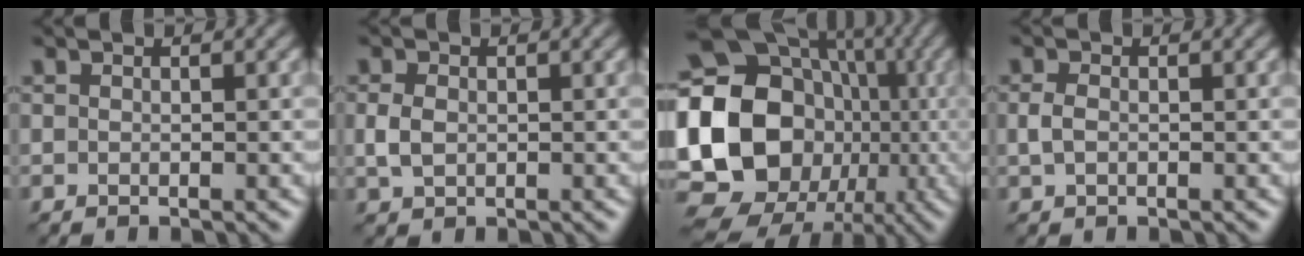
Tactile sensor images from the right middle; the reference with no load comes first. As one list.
[{"total": 1.9, "force": [0.1, 1.4, 1.3], "torque": [-0.033, 0.002, 0.002]}, {"total": 22.3, "force": [-2.6, 19.3, 11.0], "torque": [-0.202, 0.012, -0.083]}, {"total": 1.3, "force": [0.0, 0.9, 1.0], "torque": [-0.024, 0.003, -0.002]}]